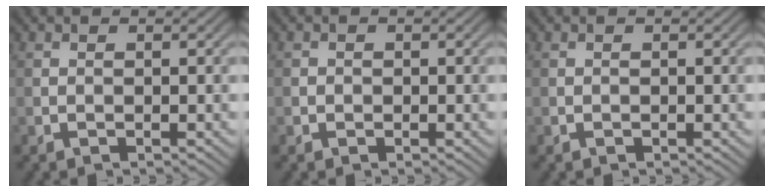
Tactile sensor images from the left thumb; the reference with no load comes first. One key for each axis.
{"total": 0.9, "fx": -0.1, "fy": 0.9, "fz": 0.1, "tx": 0.002, "ty": -0.004, "tz": -0.006}
{"total": 0.0}